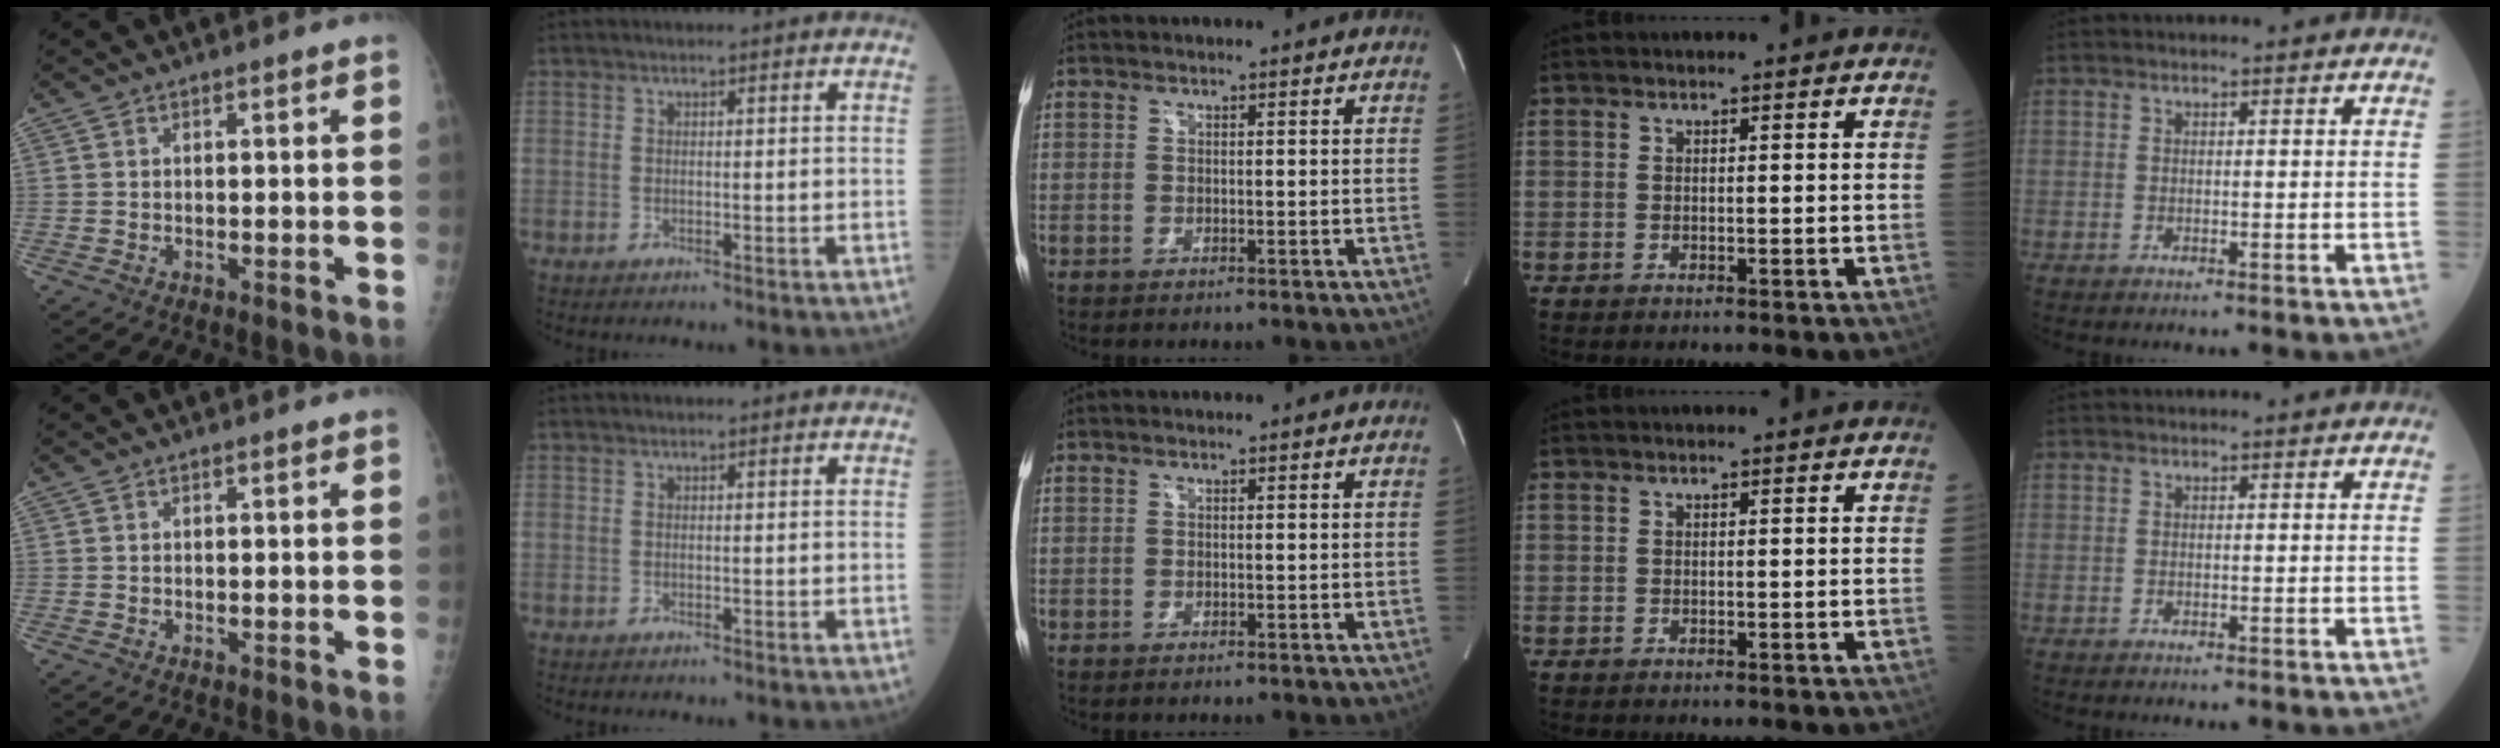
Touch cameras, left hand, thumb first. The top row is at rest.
{}